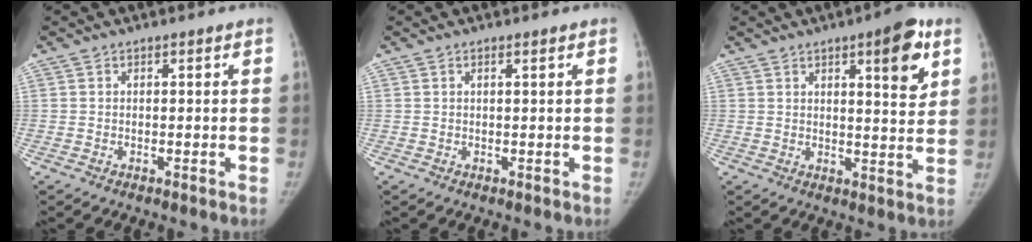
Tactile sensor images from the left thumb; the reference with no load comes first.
{"total": 0.6, "force": [0.3, -0.1, 0.5], "torque": [-0.017, -0.002, 0.010]}
{"total": 9.5, "force": [4.7, 2.5, 7.9], "torque": [-0.090, -0.023, 0.060]}